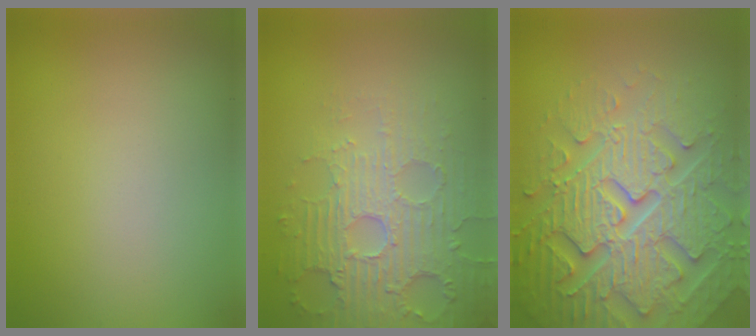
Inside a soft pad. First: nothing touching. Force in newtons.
{"total": 4.4, "press": 4.4, "slide": 0.5}
{"total": 7.9, "press": 7.7, "slide": 2.0}